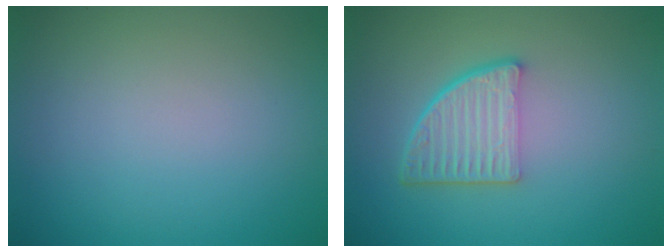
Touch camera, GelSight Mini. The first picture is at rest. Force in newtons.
{"total": 4.8, "press": 3.3, "slide": 3.6}